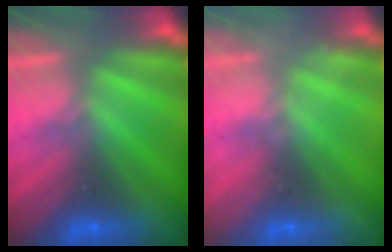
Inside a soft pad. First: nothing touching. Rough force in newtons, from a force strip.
{"total": 2.3}